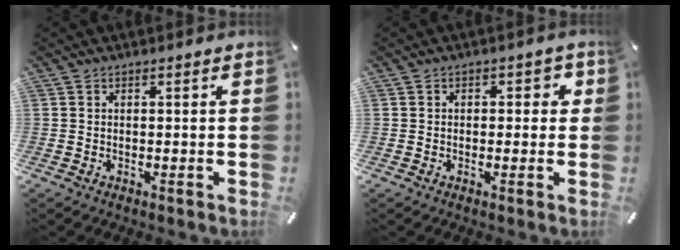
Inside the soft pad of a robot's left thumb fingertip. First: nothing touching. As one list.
[{"total": 2.5, "force": [-0.1, 1.8, 1.7], "torque": [-0.016, 0.005, -0.009]}]